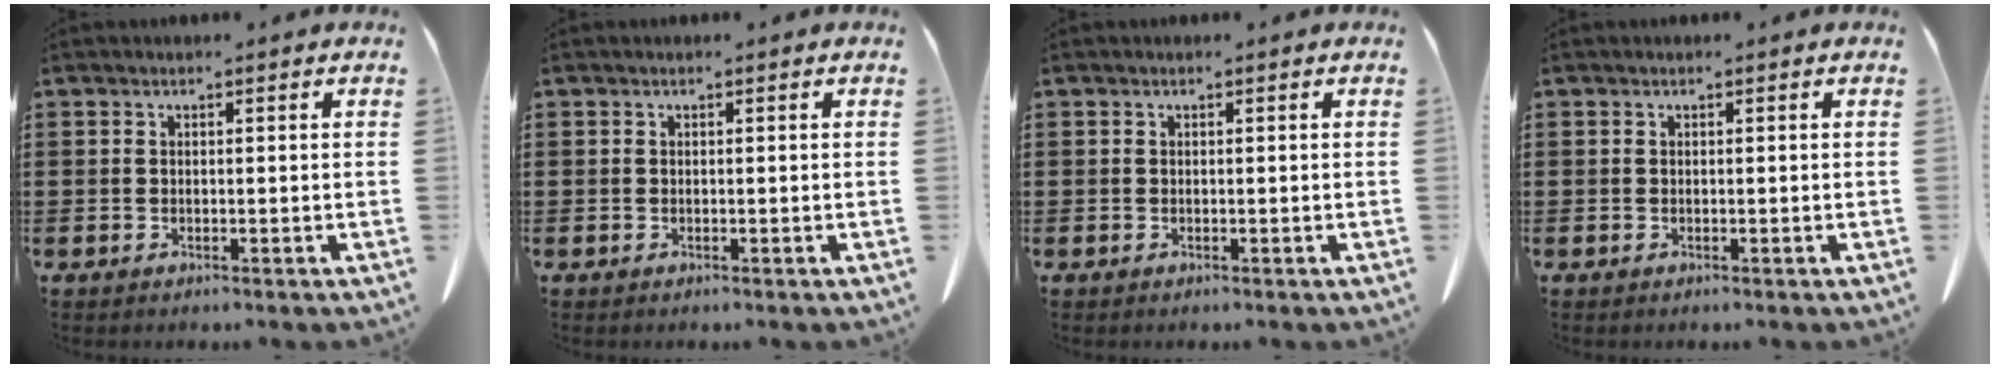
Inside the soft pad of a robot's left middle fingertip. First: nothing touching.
{"total": 0.0}
{"total": 0.0}
{"total": 0.0}